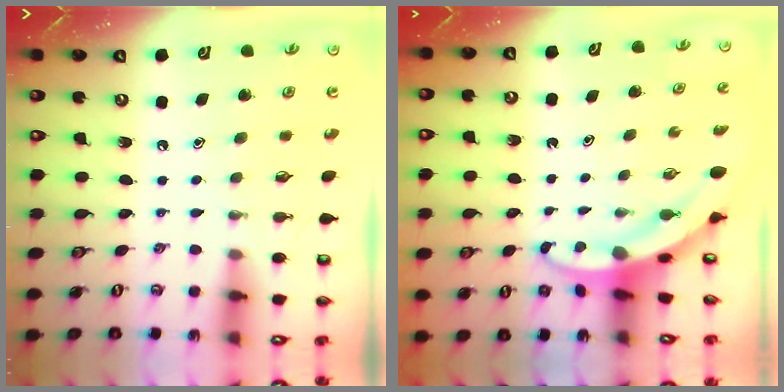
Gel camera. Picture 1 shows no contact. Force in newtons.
{"total": 3.1, "press": 3.1, "slide": 0.3}